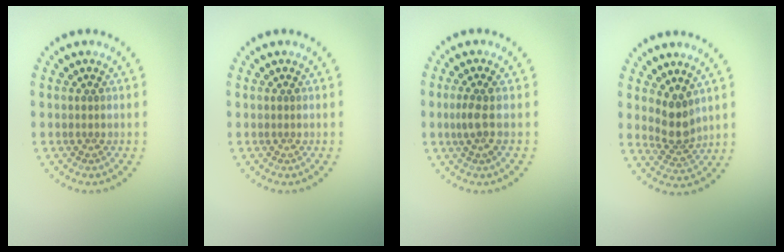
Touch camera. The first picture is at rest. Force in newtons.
{"total": 0.0}
{"total": 1.9, "press": 1.5, "slide": 1.2}
{"total": 2.7, "press": 2.1, "slide": 1.7}